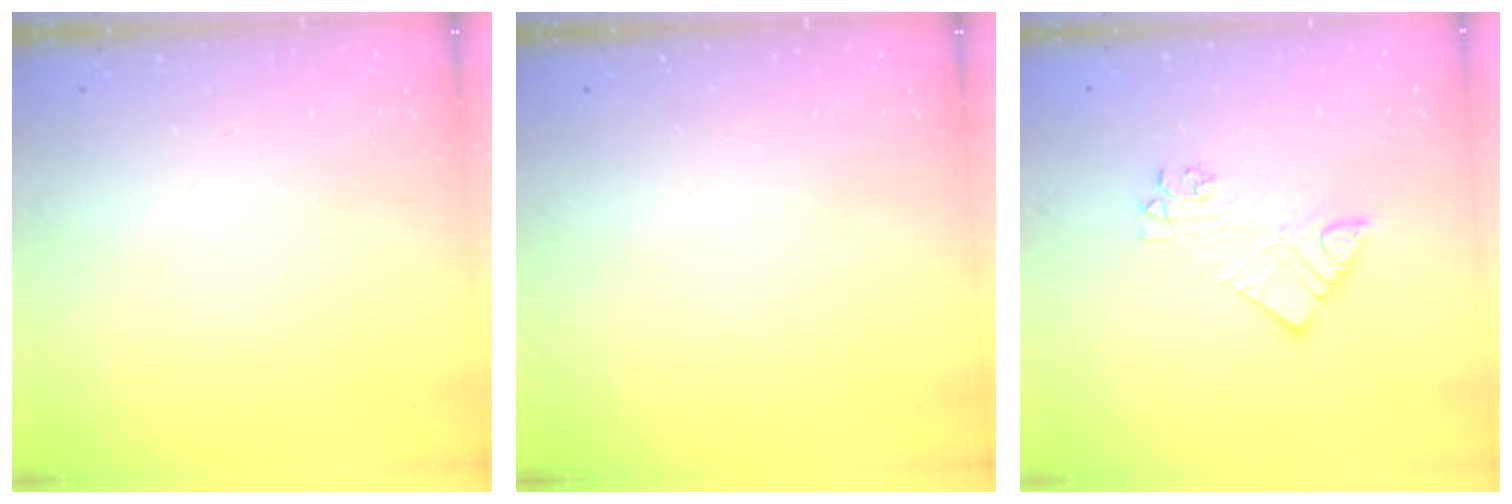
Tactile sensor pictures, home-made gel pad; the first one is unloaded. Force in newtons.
{"total": 0.0}
{"total": 9.3, "press": 9.3, "slide": 0.7}